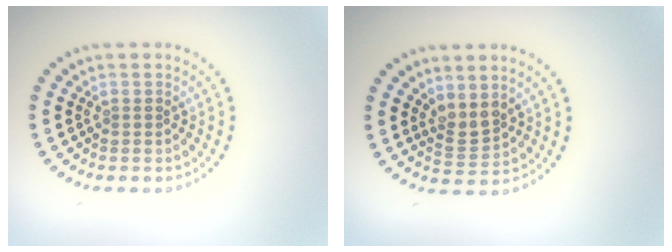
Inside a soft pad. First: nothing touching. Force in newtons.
{"total": 2.0, "press": 1.6, "slide": 1.2}